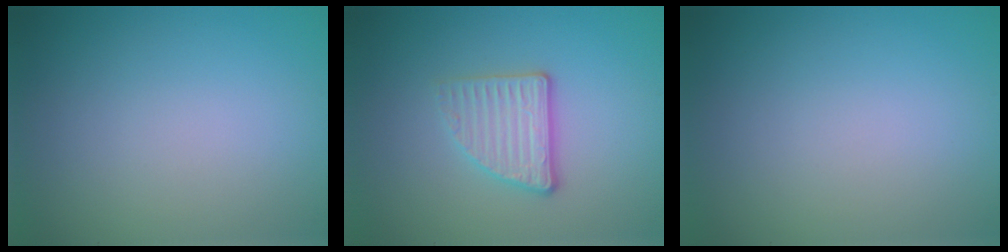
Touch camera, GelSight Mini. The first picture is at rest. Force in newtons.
{"total": 3.3, "press": 2.8, "slide": 1.8}
{"total": 0.0}